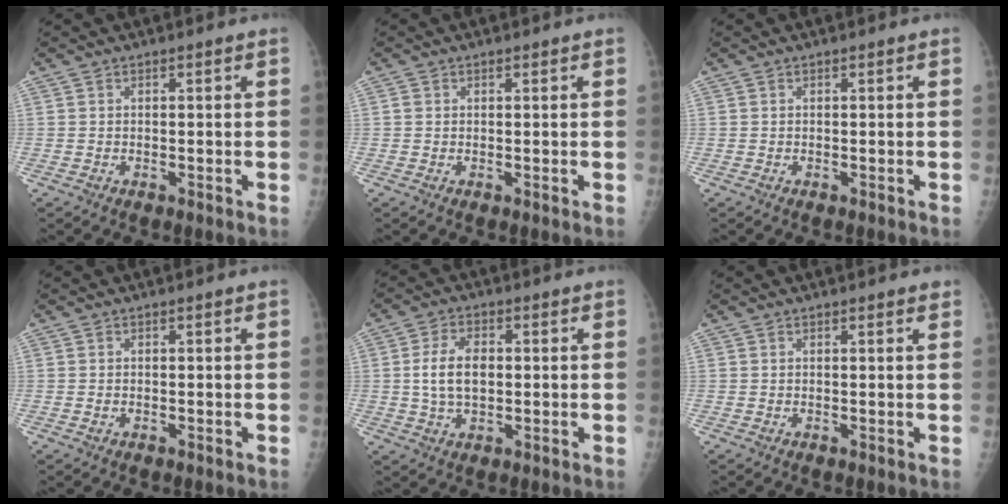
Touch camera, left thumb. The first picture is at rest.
{"total": 0.7, "force": [0.2, 0.6, 0.3], "torque": [0.002, 0.001, 0.003]}
{"total": 0.0}
{"total": 0.5, "force": [-0.2, 0.3, 0.4], "torque": [-0.010, 0.009, -0.002]}
{"total": 7.4, "force": [0.4, 4.6, 5.8], "torque": [-0.106, 0.005, 0.007]}
{"total": 1.2, "force": [0.8, 0.1, 0.8], "torque": [-0.007, -0.002, 0.010]}